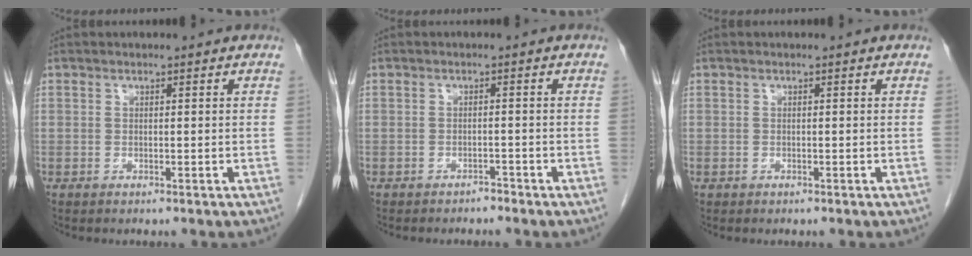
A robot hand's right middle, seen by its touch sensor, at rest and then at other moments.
{"total": 1.3, "force": [-1.2, 0.2, 0.2], "torque": [-0.006, -0.002, -0.018]}
{"total": 0.0}